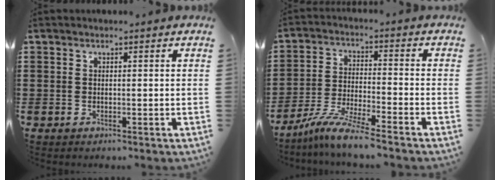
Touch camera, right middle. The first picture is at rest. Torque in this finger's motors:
{"motor_torque": [2.14, 0.00, 0.37, 0.17]}